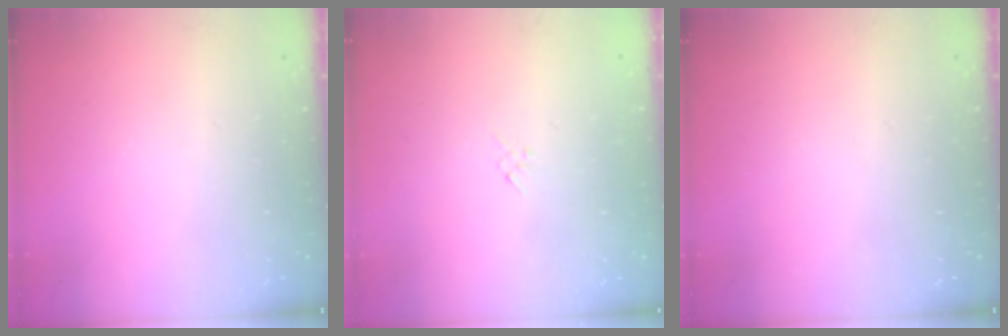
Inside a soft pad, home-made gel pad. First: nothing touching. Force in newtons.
{"total": 1.3, "press": 1.2, "slide": 0.5}
{"total": 0.0}